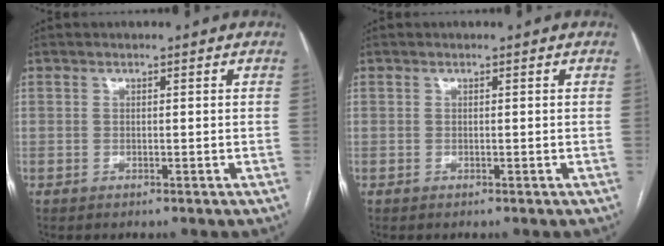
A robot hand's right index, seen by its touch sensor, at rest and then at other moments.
{"total": 0.0}